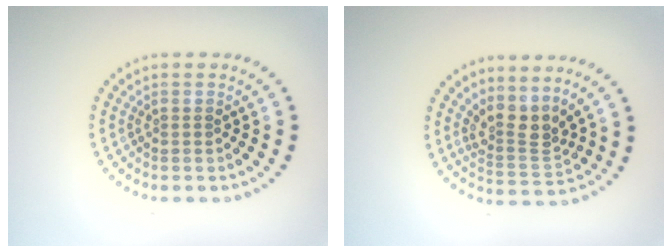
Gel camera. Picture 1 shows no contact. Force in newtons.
{"total": 3.2, "press": 2.2, "slide": 2.3}